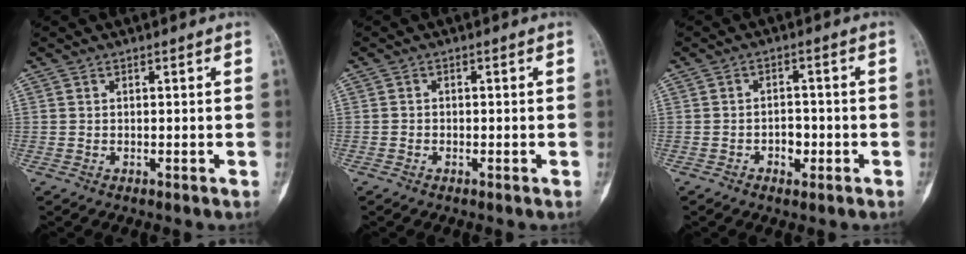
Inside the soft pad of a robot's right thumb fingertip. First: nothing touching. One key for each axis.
{"total": 0.7, "fx": -0.3, "fy": 0.6, "fz": 0.1, "tx": 0.003, "ty": 0.004, "tz": -0.009}
{"total": 3.5, "fx": -1.4, "fy": 2.4, "fz": 2.2, "tx": -0.018, "ty": 0.013, "tz": -0.021}